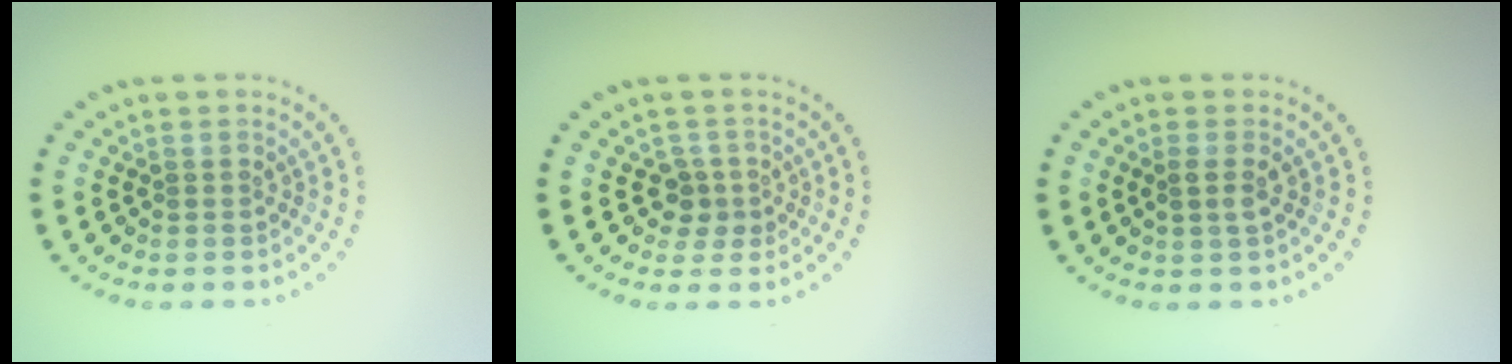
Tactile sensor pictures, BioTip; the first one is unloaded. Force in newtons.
{"total": 2.0, "press": 1.6, "slide": 1.2}
{"total": 1.0, "press": 0.9, "slide": 0.5}